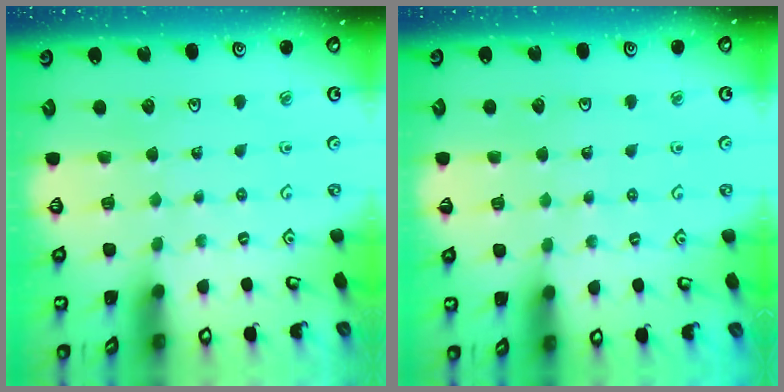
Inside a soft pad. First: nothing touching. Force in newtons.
{"total": 2.2, "press": 2.2, "slide": 0.2}